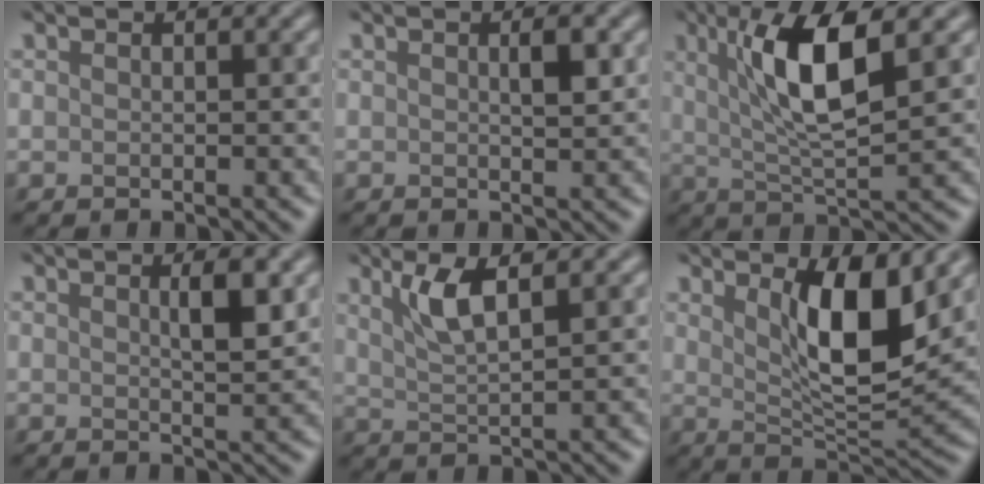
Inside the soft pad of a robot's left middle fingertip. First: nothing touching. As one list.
[{"total": 1.6, "force": [0.5, 0.3, 1.5], "torque": [-0.021, 0.001, 0.007]}, {"total": 7.2, "force": [2.4, 1.6, 6.6], "torque": [-0.117, 0.001, 0.044]}, {"total": 2.5, "force": [1.0, 0.5, 2.3], "torque": [-0.031, 0.001, 0.014]}, {"total": 3.5, "force": [1.9, 0.7, 2.8], "torque": [-0.053, 0.001, 0.037]}, {"total": 7.1, "force": [2.4, 2.1, 6.4], "torque": [-0.110, -0.010, 0.043]}]